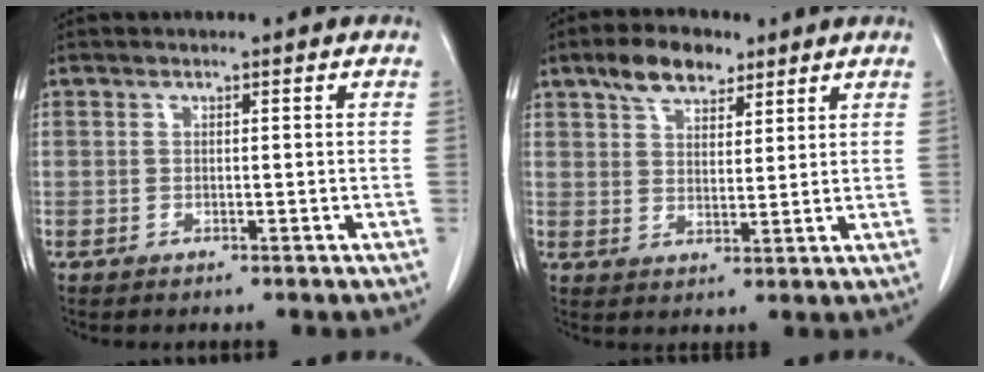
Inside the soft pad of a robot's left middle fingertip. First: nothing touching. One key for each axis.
{"total": 6.9, "fx": 4.8, "fy": 3.3, "fz": 3.8, "tx": -0.068, "ty": 0.015, "tz": 0.086}